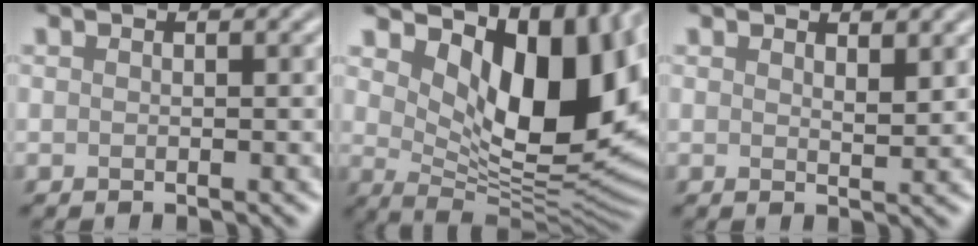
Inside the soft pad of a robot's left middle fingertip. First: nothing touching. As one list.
[{"total": 14.2, "force": [5.2, 6.9, 11.2], "torque": [-0.156, -0.004, 0.092]}, {"total": 1.4, "force": [1.1, 0.4, 0.8], "torque": [-0.013, -0.004, 0.020]}]